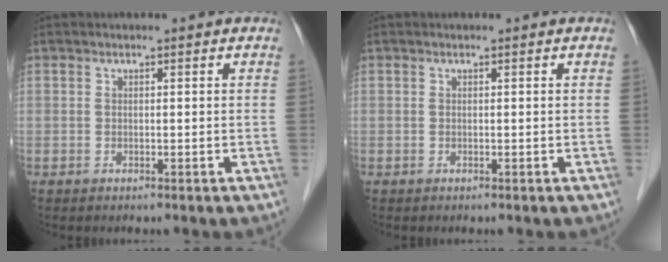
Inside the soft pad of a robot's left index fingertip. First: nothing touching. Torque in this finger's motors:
{"motor_torque": [0.00, 0.00, 0.00, 0.00]}